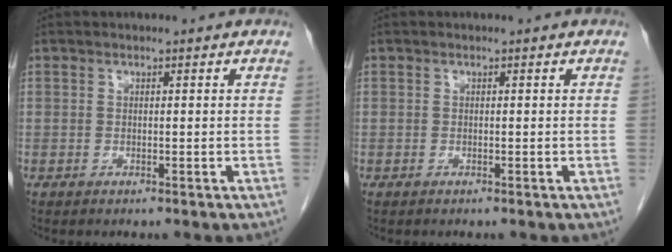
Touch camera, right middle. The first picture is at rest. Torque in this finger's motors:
{"motor_torque": [0.75, -0.58, 0.01, 0.01]}